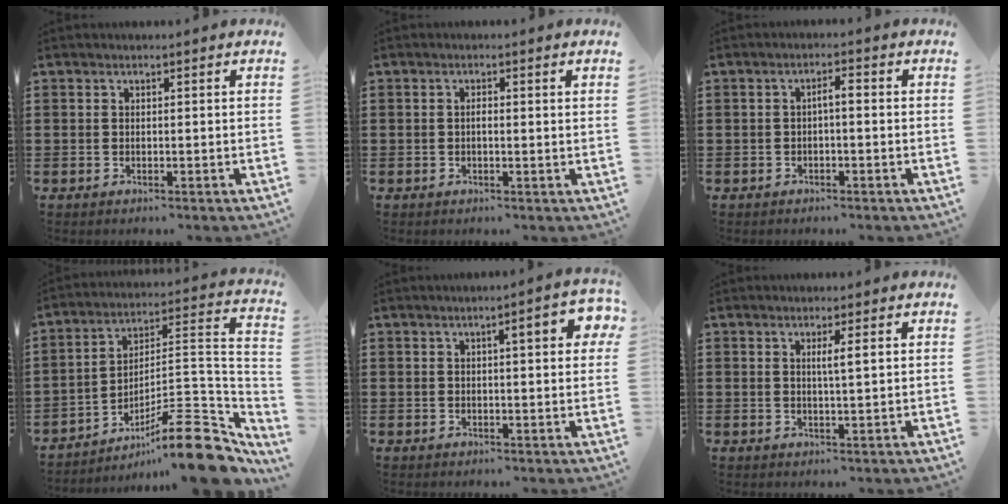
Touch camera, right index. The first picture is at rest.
{"total": 1.0, "force": [0.0, 0.0, 1.0], "torque": [-0.020, -0.004, 0.000]}
{"total": 1.8, "force": [-0.5, 0.4, 1.7], "torque": [-0.032, 0.004, -0.010]}
{"total": 14.4, "force": [-9.5, 3.0, 10.3], "torque": [-0.130, 0.029, -0.167]}
{"total": 5.0, "force": [1.5, 1.1, 4.6], "torque": [-0.067, -0.002, 0.017]}
{"total": 2.2, "force": [0.5, -0.1, 2.2], "torque": [-0.043, -0.002, 0.006]}